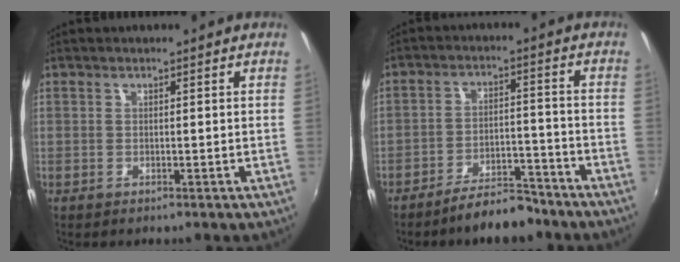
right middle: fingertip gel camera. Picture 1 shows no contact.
{"total": 8.1, "force": [-6.9, 2.3, 3.4], "torque": [-0.066, 0.019, -0.100]}